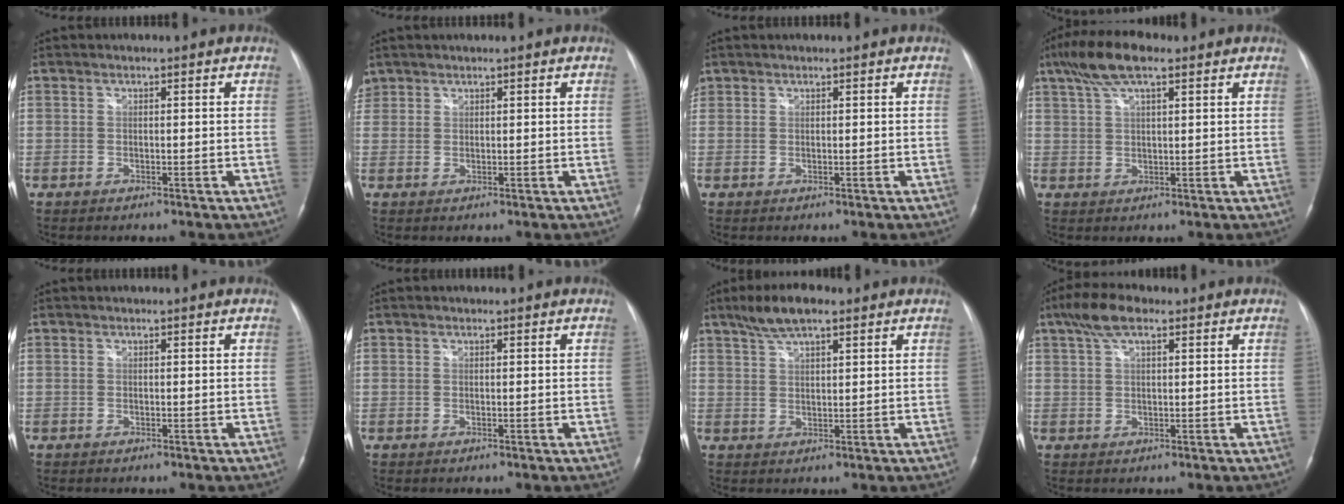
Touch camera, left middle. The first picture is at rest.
{"total": 2.5, "force": [1.8, 1.7, 0.1], "torque": [-0.005, 0.013, 0.037]}
{"total": 0.8, "force": [0.6, 0.6, 0.0], "torque": [0.004, 0.008, 0.011]}
{"total": 8.1, "force": [5.2, 2.0, 6.0], "torque": [-0.124, 0.026, 0.091]}
{"total": 0.0}
{"total": 0.0}
{"total": 6.6, "force": [4.7, 1.5, 4.4], "torque": [-0.093, 0.018, 0.085]}
{"total": 5.8, "force": [3.5, 1.8, 4.2], "torque": [-0.093, 0.024, 0.064]}